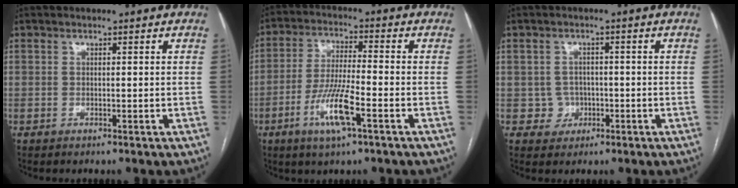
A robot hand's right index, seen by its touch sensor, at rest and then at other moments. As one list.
[{"total": 9.2, "force": [-4.0, 1.0, 8.2], "torque": [-0.166, -0.009, -0.073]}, {"total": 3.1, "force": [-0.7, 3.0, 0.0], "torque": [0.013, 0.011, -0.007]}]